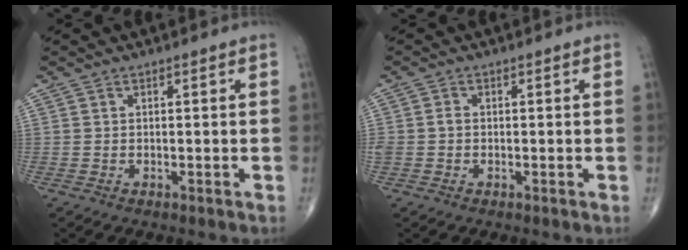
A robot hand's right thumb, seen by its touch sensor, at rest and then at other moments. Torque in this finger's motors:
{"motor_torque": [0.00, -0.02, 0.11, 0.15, 0.06]}